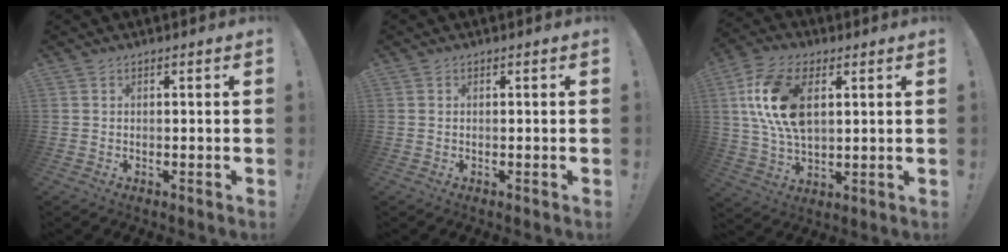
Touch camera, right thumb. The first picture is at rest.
{"total": 0.0}
{"total": 16.2, "force": [4.1, 9.6, 12.3], "torque": [-0.245, -0.002, 0.078]}